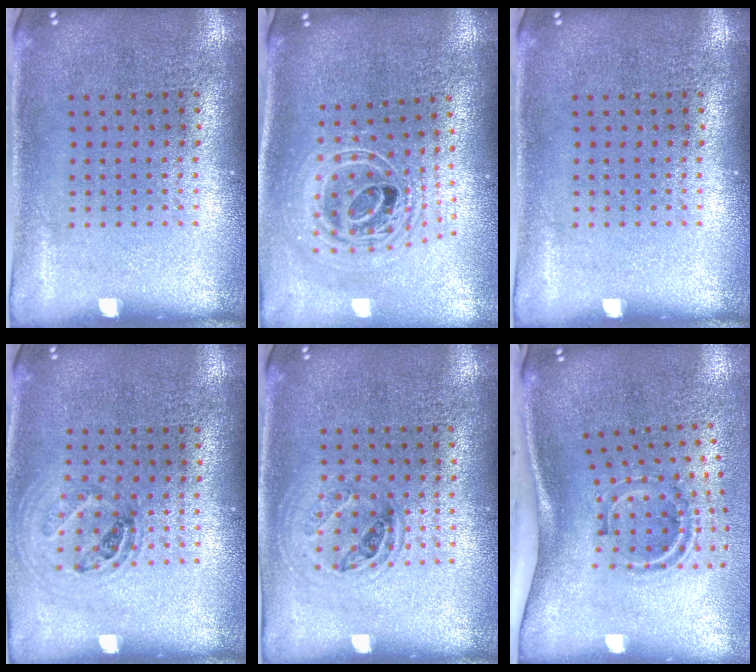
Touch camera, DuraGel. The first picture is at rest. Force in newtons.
{"total": 2.5, "press": 1.8, "slide": 1.6}
{"total": 0.0}
{"total": 1.1, "press": 1.0, "slide": 0.4}
{"total": 1.0, "press": 0.9, "slide": 0.3}
{"total": 2.1, "press": 1.2, "slide": 1.7}